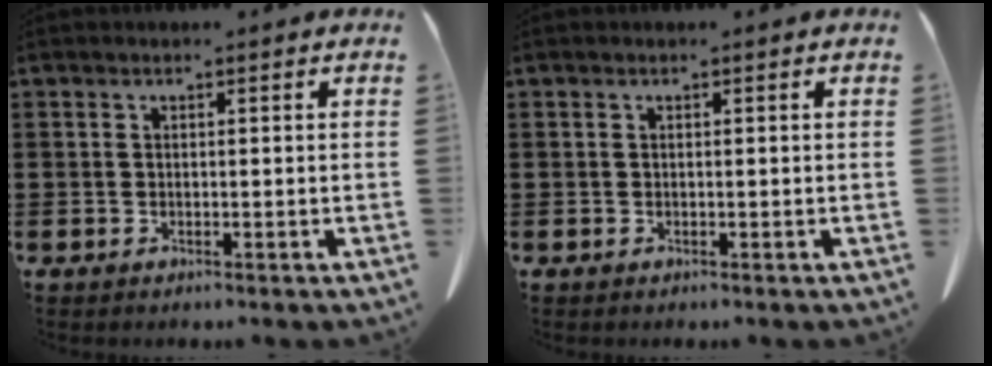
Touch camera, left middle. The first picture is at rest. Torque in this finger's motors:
{"motor_torque": [-0.34, -0.37, 0.00, 0.00]}